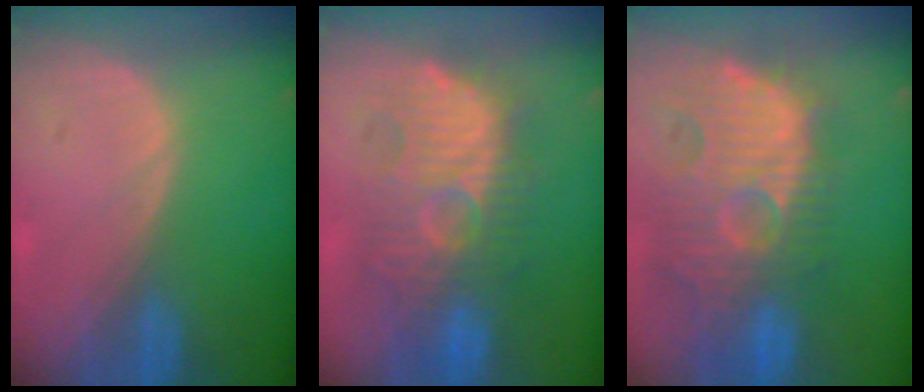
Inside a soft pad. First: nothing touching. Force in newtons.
{"total": 10.6, "press": 10.5, "slide": 1.1}
{"total": 13.8, "press": 12.3, "slide": 6.4}